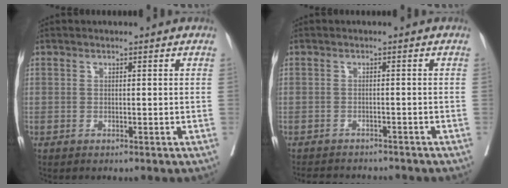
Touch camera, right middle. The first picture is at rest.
{"total": 7.4, "force": [-7.0, 1.6, 1.8], "torque": [-0.026, -0.004, -0.093]}